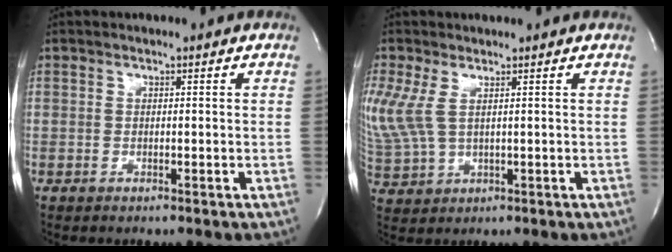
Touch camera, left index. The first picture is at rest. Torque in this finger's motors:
{"motor_torque": [1.20, 0.87, 0.14, 0.08]}